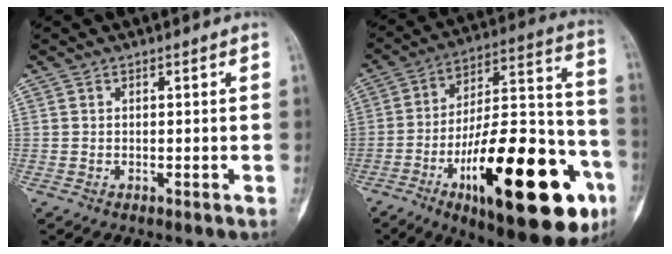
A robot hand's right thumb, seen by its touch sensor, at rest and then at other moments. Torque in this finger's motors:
{"motor_torque": [2.03, 2.98, 2.31, -0.47, 0.26]}